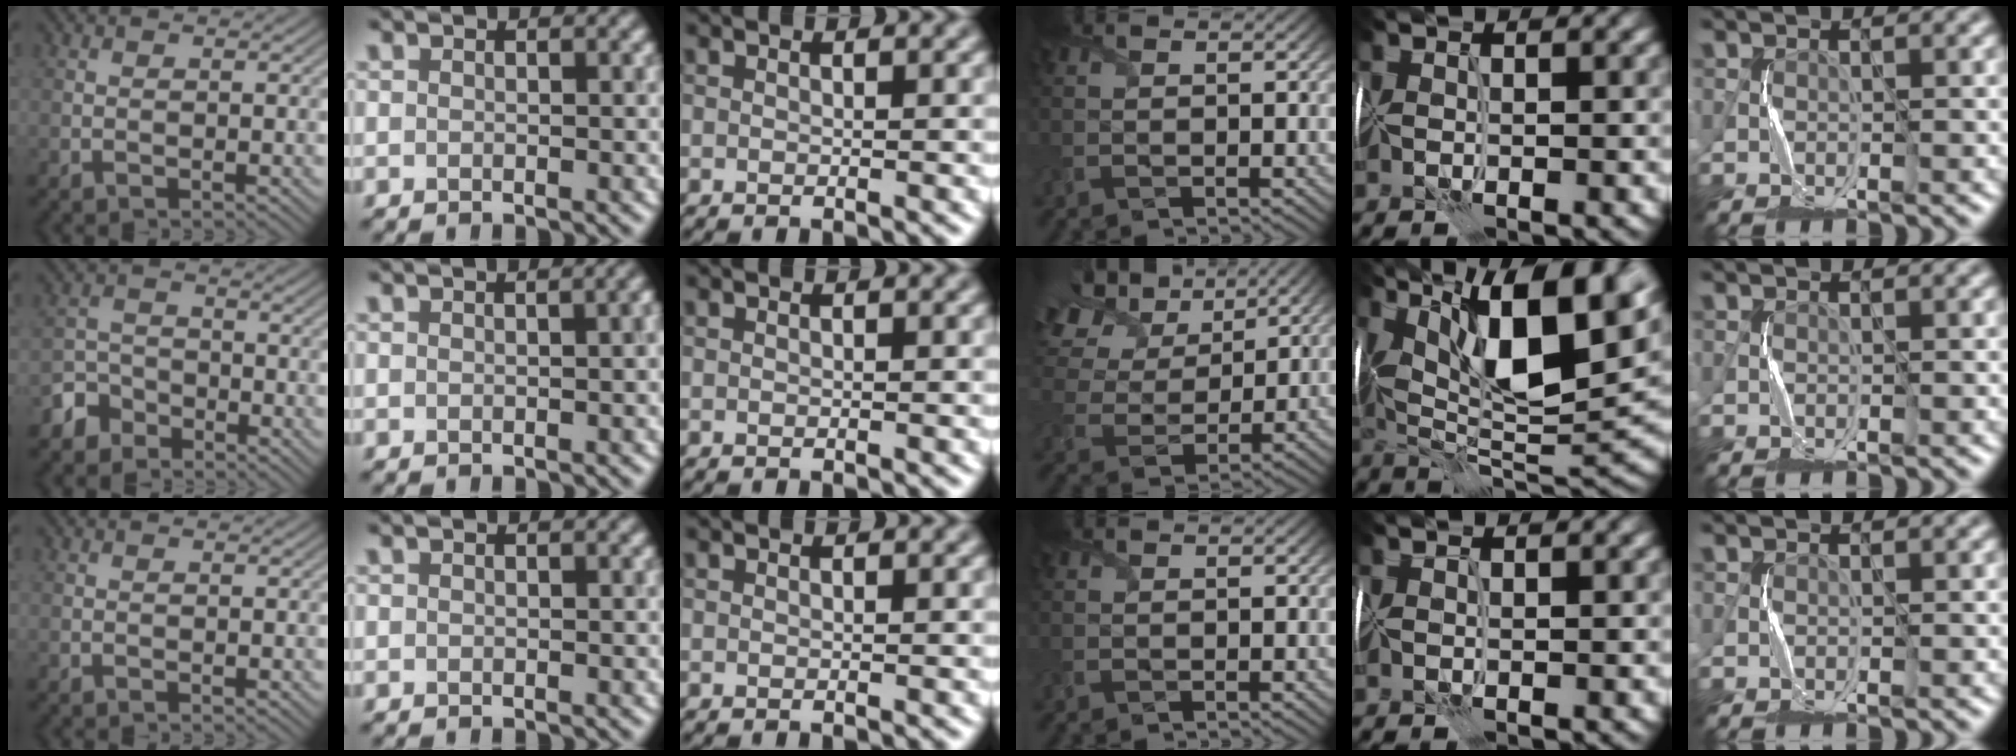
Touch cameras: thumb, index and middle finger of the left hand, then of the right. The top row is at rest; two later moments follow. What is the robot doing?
{"motion": "fold", "object": "tissue"}